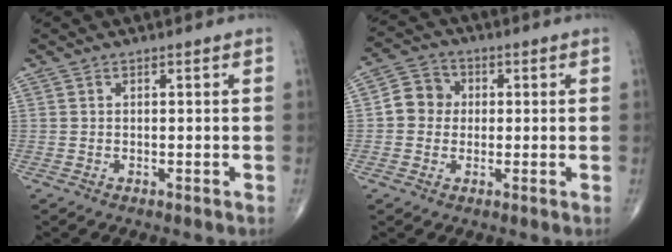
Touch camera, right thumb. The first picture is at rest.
{"total": 6.2, "force": [0.2, 5.7, 2.4], "torque": [-0.021, 0.014, -0.009]}